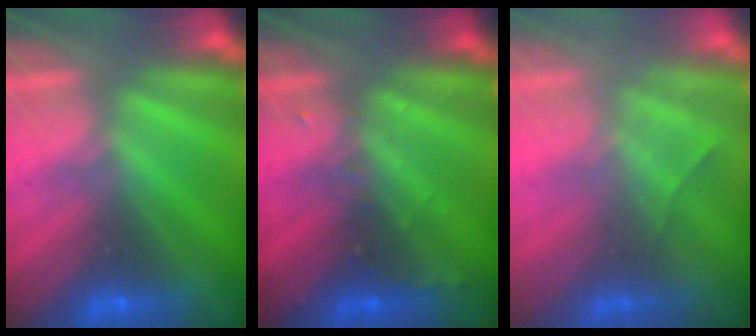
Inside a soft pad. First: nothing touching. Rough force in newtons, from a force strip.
{"total": 3.1}
{"total": 2.2}